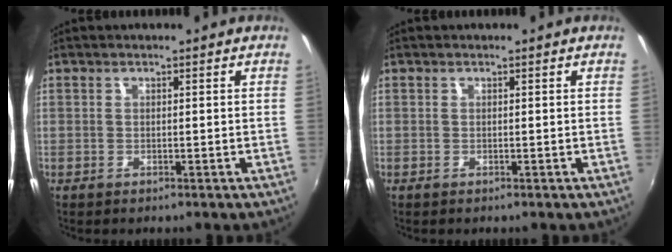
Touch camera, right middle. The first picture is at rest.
{"total": 0.0}